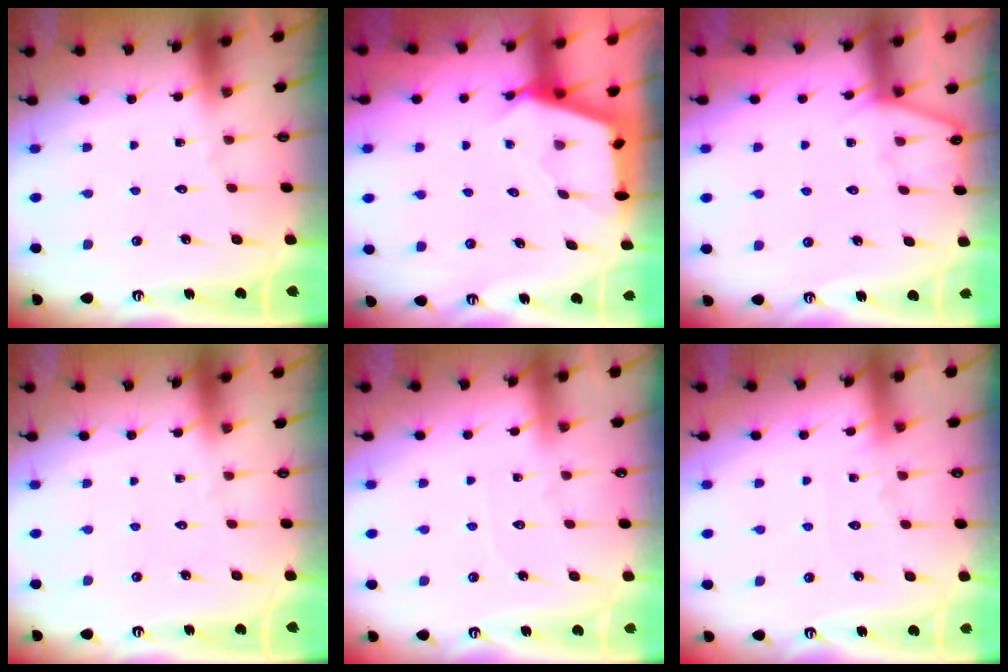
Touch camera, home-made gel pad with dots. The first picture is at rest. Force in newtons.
{"total": 2.6, "press": 2.5, "slide": 0.3}
{"total": 6.0, "press": 6.0, "slide": 0.6}
{"total": 0.0}
{"total": 2.4, "press": 2.4, "slide": 0.4}
{"total": 4.8, "press": 4.7, "slide": 0.7}